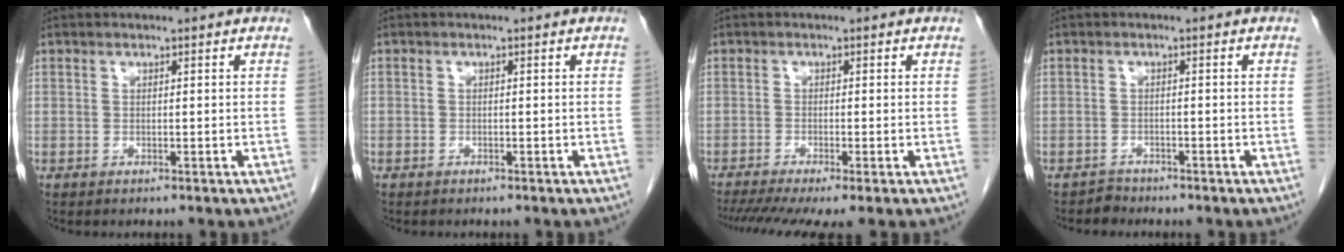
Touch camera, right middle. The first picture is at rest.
{"total": 0.5, "force": [-0.4, 0.4, 0.0], "torque": [-0.008, 0.003, -0.008]}
{"total": 8.4, "force": [-6.1, 0.9, 5.6], "torque": [-0.094, -0.016, -0.102]}
{"total": 1.4, "force": [-1.2, 0.4, -0.6], "torque": [0.011, -0.001, -0.021]}